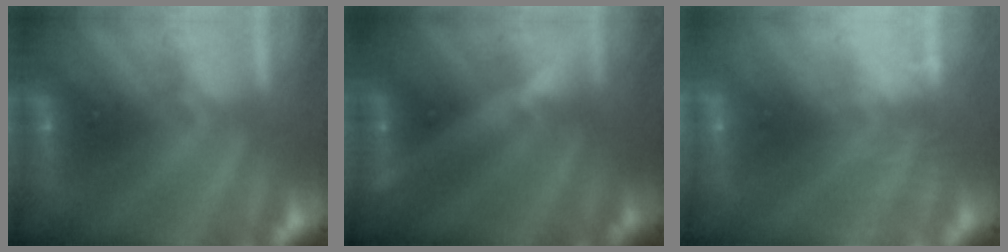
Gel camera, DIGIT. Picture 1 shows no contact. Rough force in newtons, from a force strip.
{"total": 2.5}
{"total": 2.5}